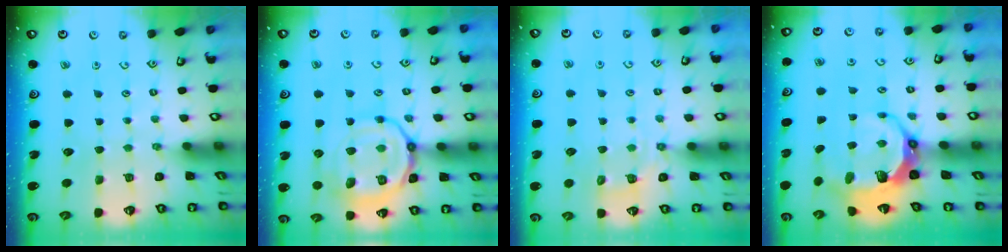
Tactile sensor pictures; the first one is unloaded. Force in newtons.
{"total": 18.1, "press": 18.1, "slide": 1.8}
{"total": 4.7, "press": 4.4, "slide": 1.4}
{"total": 9.5, "press": 8.1, "slide": 5.0}